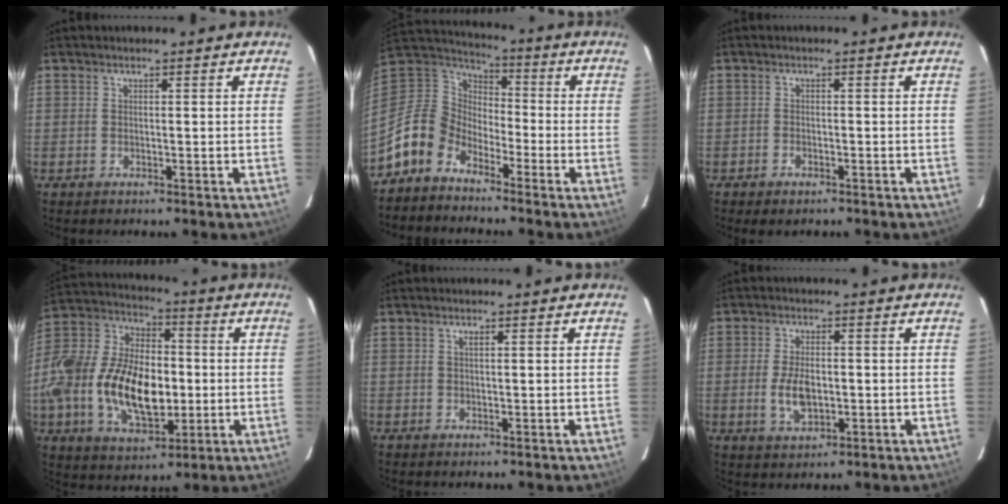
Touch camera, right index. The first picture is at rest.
{"total": 10.2, "force": [-7.0, 6.6, 3.2], "torque": [-0.081, 0.024, -0.148]}
{"total": 1.5, "force": [-0.9, 0.9, 1.0], "torque": [-0.025, -0.002, -0.015]}
{"total": 25.4, "force": [-4.6, 15.0, 20.0], "torque": [-0.430, 0.001, -0.073]}
{"total": 0.6, "force": [0.3, 0.2, 0.5], "torque": [-0.009, 0.004, 0.004]}
{"total": 6.2, "force": [-1.0, 3.4, 5.1], "torque": [-0.104, -0.004, -0.014]}